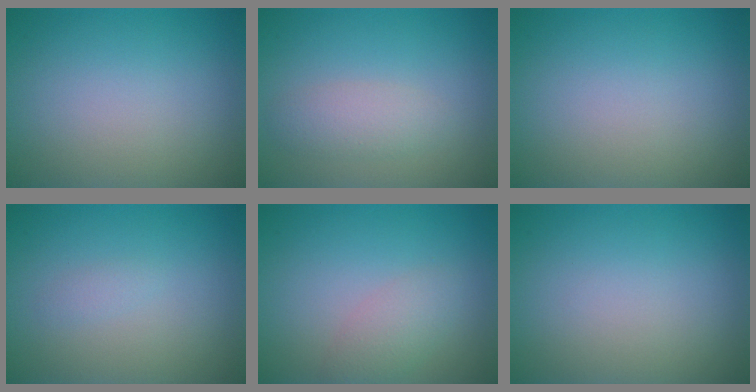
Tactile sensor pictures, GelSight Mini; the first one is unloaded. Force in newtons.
{"total": 2.1, "press": 2.1, "slide": 0.1}
{"total": 0.0}
{"total": 0.6, "press": 0.6, "slide": 0.0}
{"total": 2.1, "press": 2.1, "slide": 0.1}
{"total": 0.0}